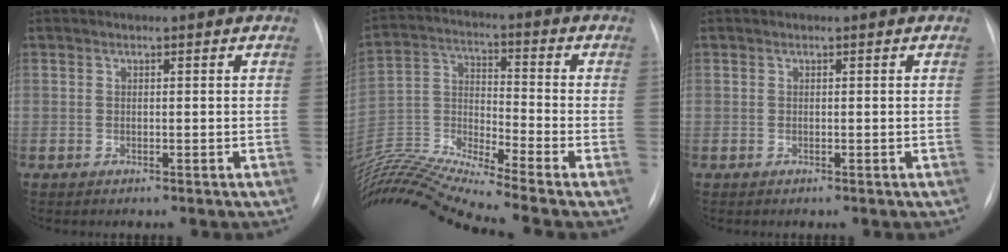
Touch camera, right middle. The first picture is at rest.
{"total": 20.3, "force": [-18.5, -2.0, 8.1], "torque": [-0.184, -0.004, -0.336]}
{"total": 0.0}